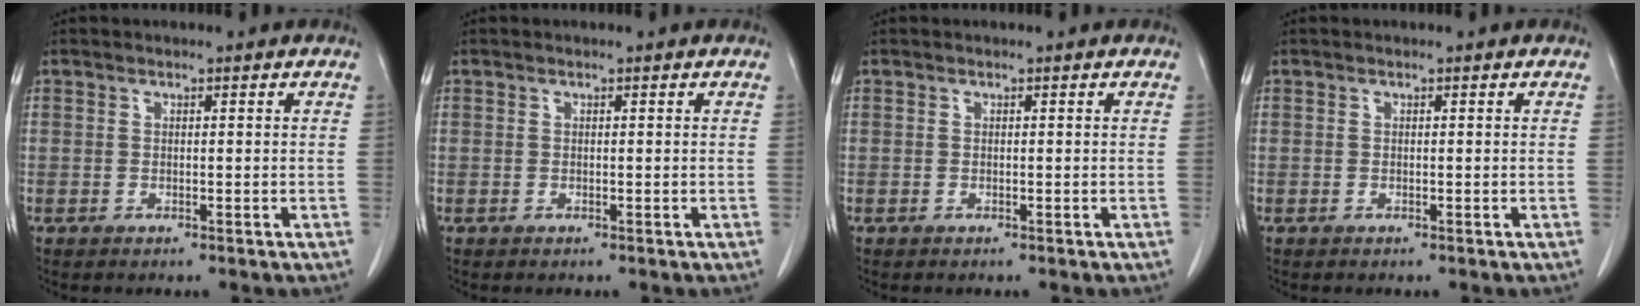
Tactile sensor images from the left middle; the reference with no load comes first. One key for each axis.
{"total": 0.0}
{"total": 0.0}
{"total": 0.0}